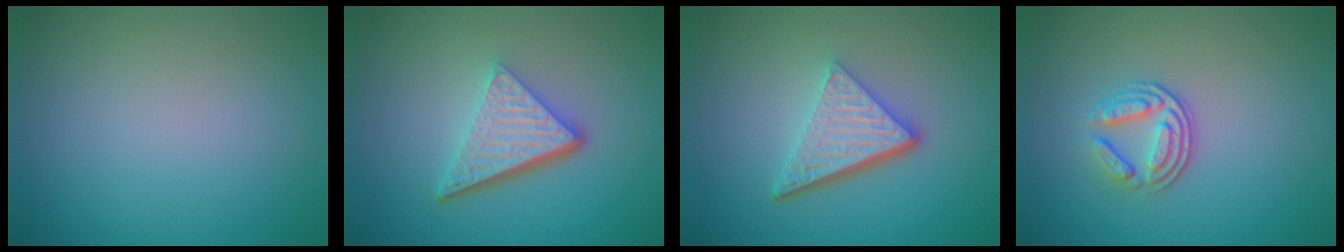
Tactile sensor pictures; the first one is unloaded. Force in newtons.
{"total": 5.5, "press": 3.7, "slide": 4.0}
{"total": 5.4, "press": 3.6, "slide": 4.0}
{"total": 3.2, "press": 2.5, "slide": 1.9}